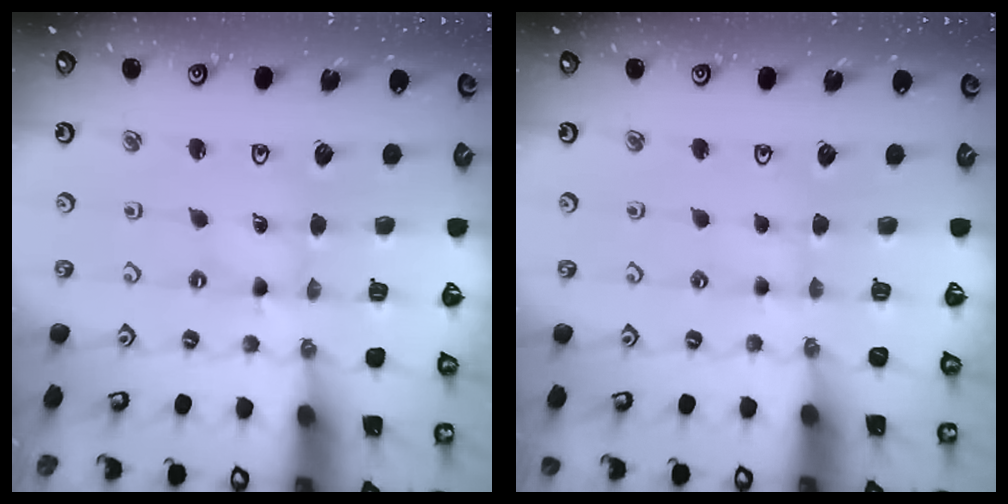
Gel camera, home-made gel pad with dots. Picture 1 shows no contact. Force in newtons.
{"total": 2.1, "press": 2.1, "slide": 0.4}